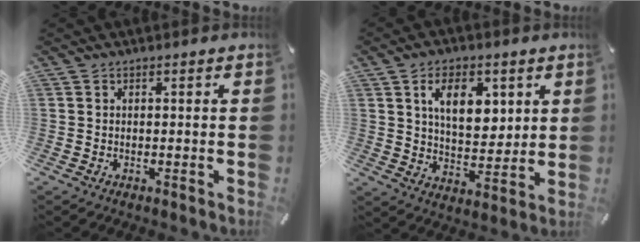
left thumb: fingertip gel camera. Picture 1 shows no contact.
{"total": 10.8, "force": [4.7, 6.5, 7.2], "torque": [-0.111, -0.007, 0.080]}